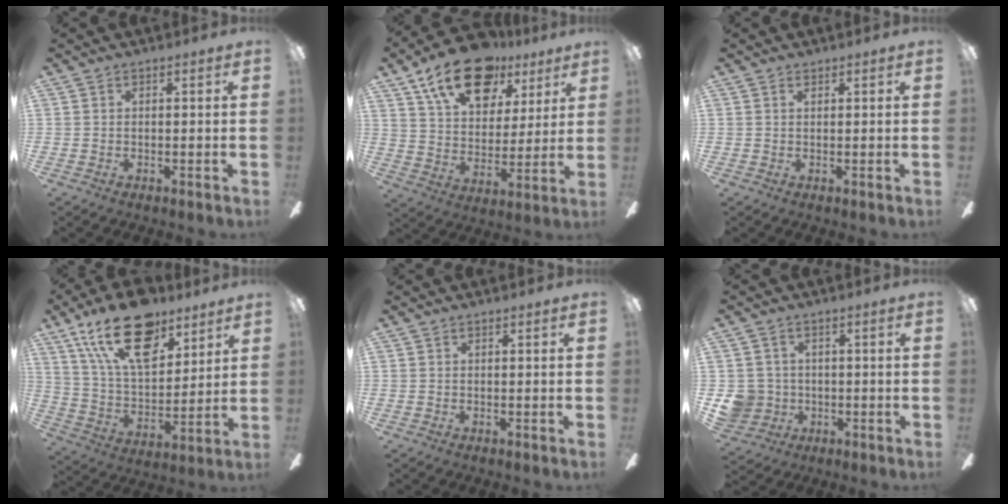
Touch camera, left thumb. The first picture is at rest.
{"total": 19.3, "force": [12.5, 10.4, 10.5], "torque": [-0.168, -0.061, 0.217]}
{"total": 0.5, "force": [0.4, 0.3, 0.2], "torque": [-0.005, 0.000, 0.008]}
{"total": 22.5, "force": [13.3, 11.4, 14.1], "torque": [-0.261, -0.057, 0.233]}
{"total": 0.0}
{"total": 7.0, "force": [-0.7, 6.7, 1.6], "torque": [-0.054, 0.006, -0.010]}